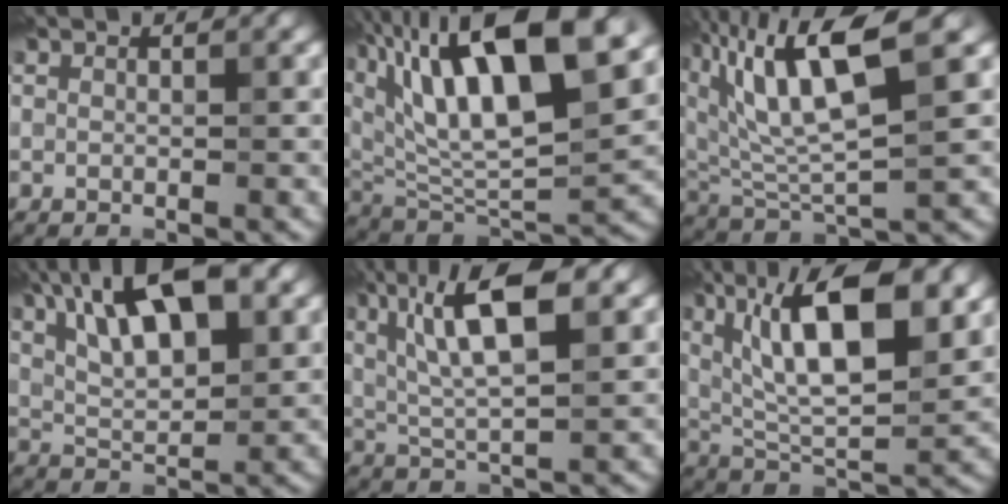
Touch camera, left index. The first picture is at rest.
{"total": 16.7, "force": [7.5, 5.9, 13.7], "torque": [-0.255, 0.024, 0.131]}
{"total": 10.9, "force": [4.9, 3.1, 9.2], "torque": [-0.186, 0.015, 0.088]}
{"total": 12.0, "force": [6.1, 4.6, 9.2], "torque": [-0.136, 0.025, 0.082]}
{"total": 8.9, "force": [3.3, 2.4, 7.9], "torque": [-0.142, 0.016, 0.058]}
{"total": 12.5, "force": [4.8, 4.3, 10.7], "torque": [-0.170, 0.006, 0.079]}